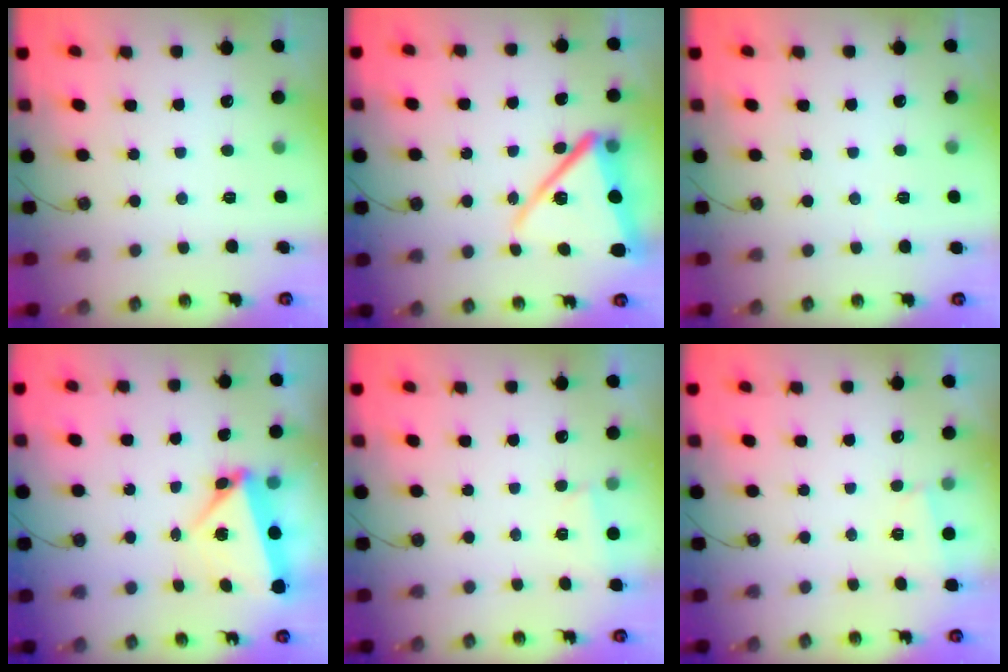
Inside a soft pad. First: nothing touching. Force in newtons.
{"total": 16.5, "press": 16.5, "slide": 1.1}
{"total": 2.1, "press": 1.8, "slide": 1.2}
{"total": 5.6, "press": 5.2, "slide": 1.9}
{"total": 1.0, "press": 0.9, "slide": 0.4}
{"total": 1.1, "press": 1.0, "slide": 0.3}